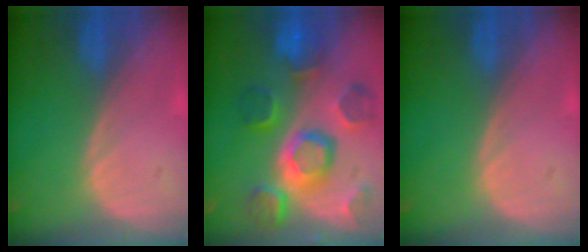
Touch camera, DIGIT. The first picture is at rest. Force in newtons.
{"total": 11.9, "press": 10.3, "slide": 6.0}
{"total": 0.0}